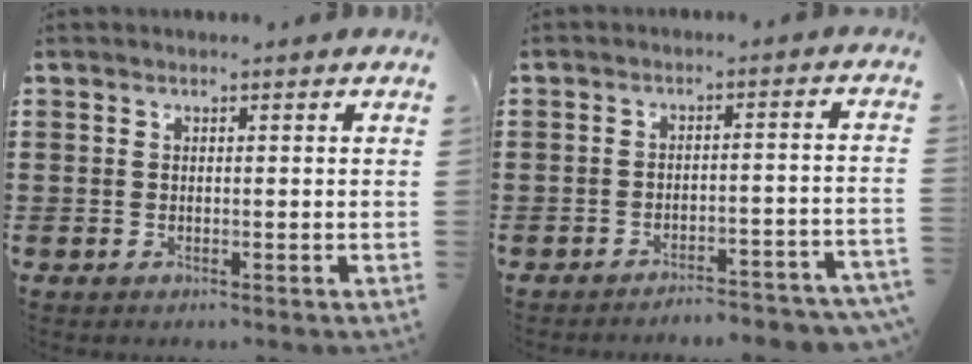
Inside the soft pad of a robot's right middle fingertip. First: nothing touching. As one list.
[{"total": 3.8, "force": [-3.8, -0.1, 0.8], "torque": [-0.015, -0.001, -0.079]}]